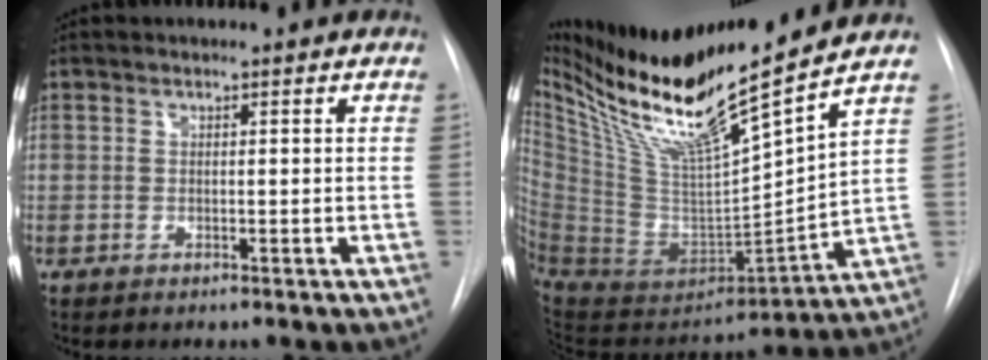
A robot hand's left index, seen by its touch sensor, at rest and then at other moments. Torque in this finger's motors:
{"motor_torque": [1.01, -1.13, 0.21, 0.07]}